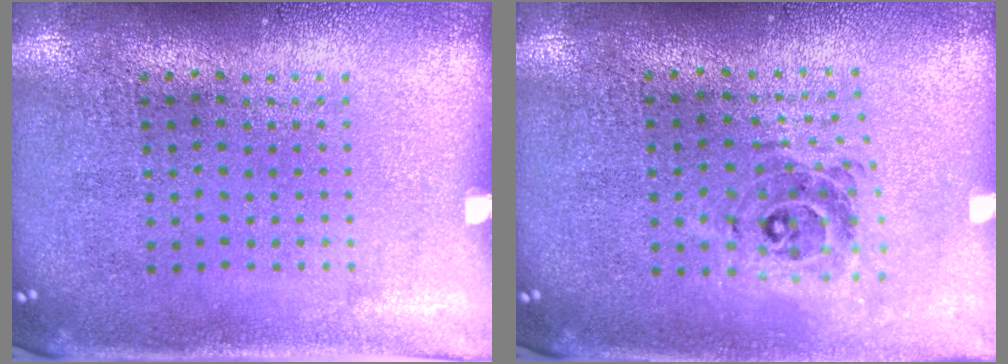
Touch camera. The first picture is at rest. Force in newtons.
{"total": 0.7, "press": 0.7, "slide": 0.1}